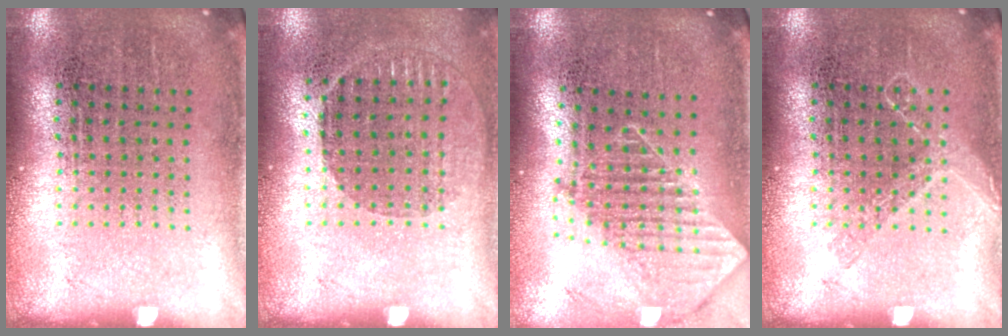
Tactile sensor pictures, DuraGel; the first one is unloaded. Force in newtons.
{"total": 0.9, "press": 0.8, "slide": 0.4}
{"total": 1.9, "press": 1.5, "slide": 1.2}
{"total": 1.5, "press": 1.5, "slide": 0.3}